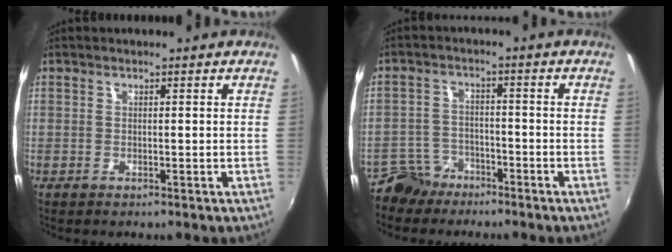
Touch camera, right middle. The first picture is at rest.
{"total": 6.5, "force": [-5.3, 3.7, 0.9], "torque": [-0.032, 0.013, -0.096]}